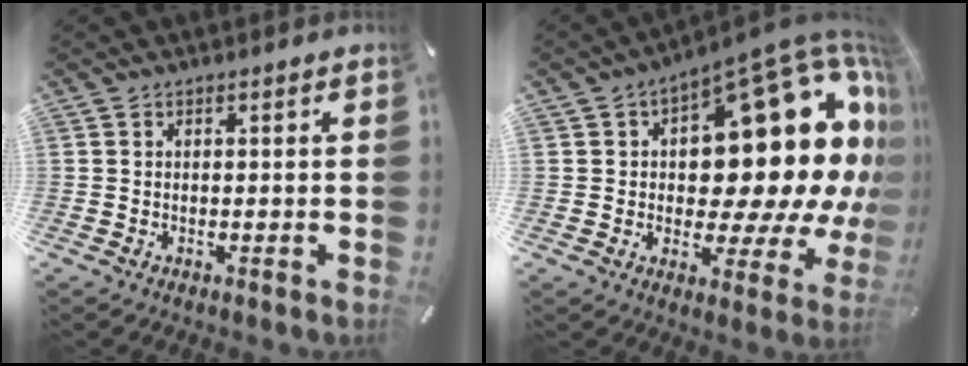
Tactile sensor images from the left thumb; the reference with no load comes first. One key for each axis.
{"total": 24.9, "fx": 7.6, "fy": 13.1, "fz": 19.8, "tx": -0.239, "ty": -0.079, "tz": 0.132}